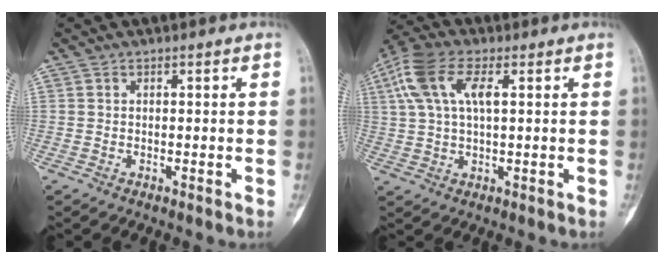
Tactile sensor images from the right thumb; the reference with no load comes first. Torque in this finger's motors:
{"motor_torque": [-0.69, 1.73, 0.48, -0.28, 0.43]}